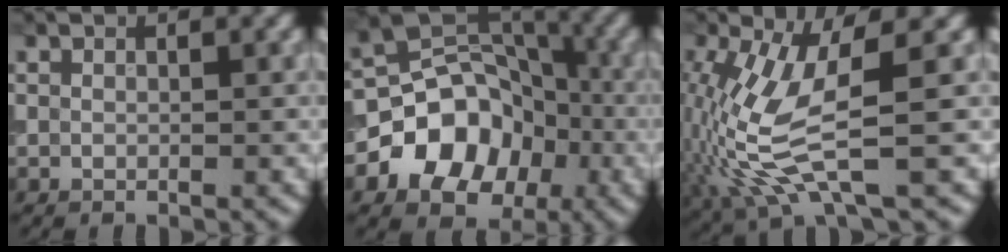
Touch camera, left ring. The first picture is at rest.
{"total": 8.5, "force": [-2.8, 6.7, 4.5], "torque": [-0.058, 0.000, -0.059]}
{"total": 9.0, "force": [-1.0, 2.5, 8.5], "torque": [-0.207, -0.008, -0.019]}